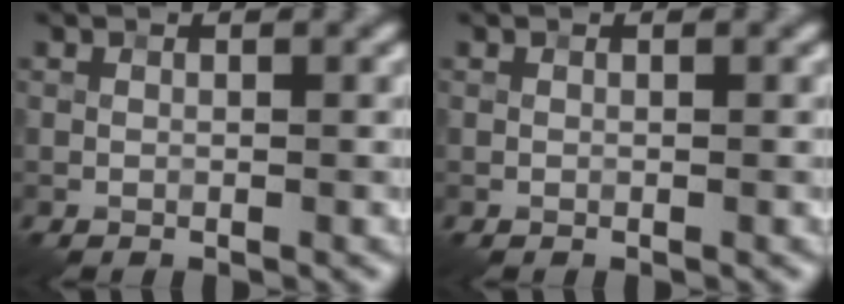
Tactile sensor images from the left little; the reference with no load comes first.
{"total": 0.0}